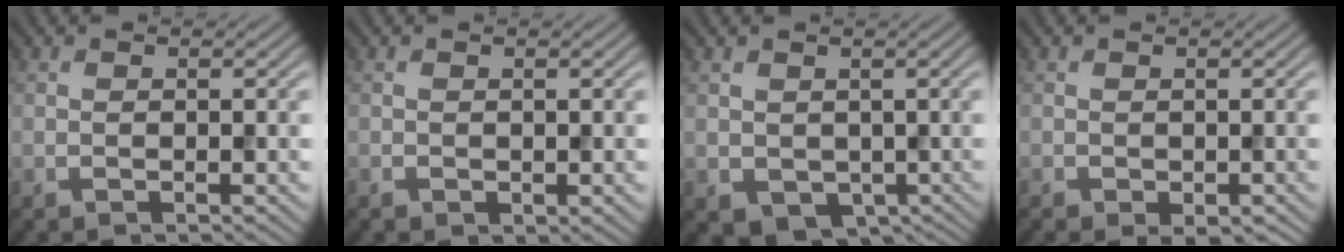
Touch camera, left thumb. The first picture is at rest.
{"total": 0.0}
{"total": 2.7, "force": [0.0, 2.4, 1.0], "torque": [-0.028, -0.021, 0.012]}
{"total": 1.0, "force": [-0.8, 0.3, 0.6], "torque": [-0.006, -0.009, -0.008]}